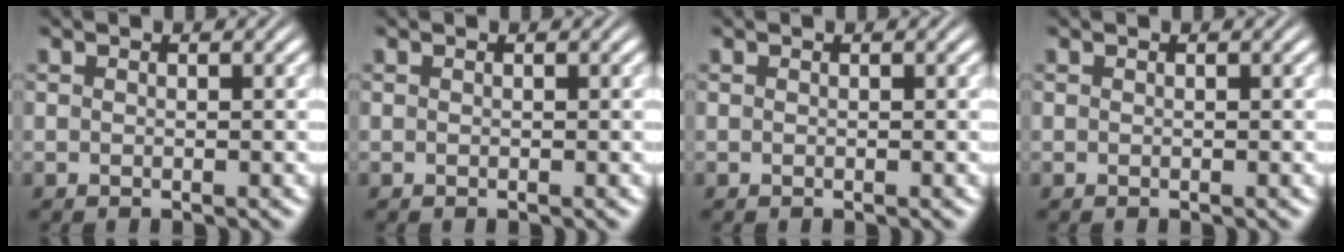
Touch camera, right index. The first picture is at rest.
{"total": 0.0}
{"total": 0.0}
{"total": 0.0}